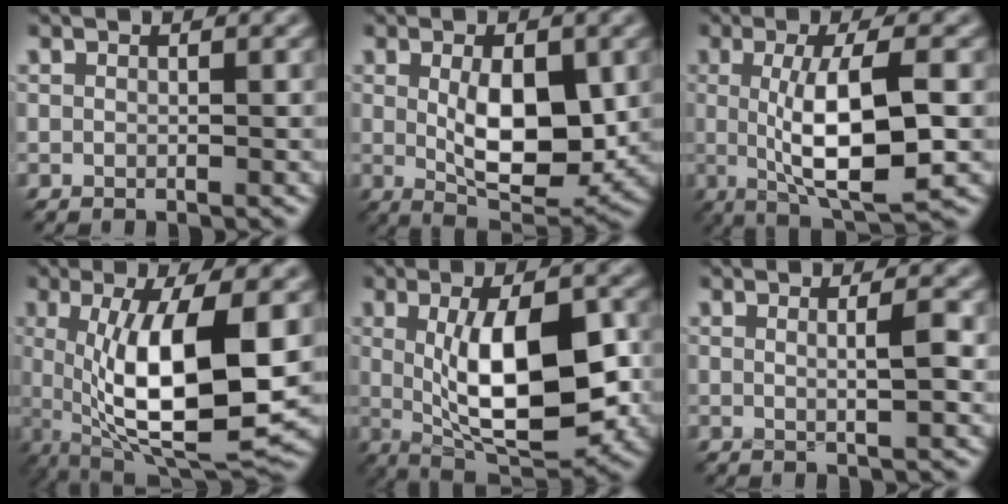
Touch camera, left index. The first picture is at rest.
{"total": 7.4, "force": [0.4, 3.4, 6.6], "torque": [-0.109, -0.011, 0.013]}
{"total": 8.3, "force": [-0.2, 2.2, 8.0], "torque": [-0.127, -0.009, 0.001]}
{"total": 11.6, "force": [0.1, 3.5, 11.0], "torque": [-0.185, -0.015, 0.008]}
{"total": 10.4, "force": [0.1, 3.9, 9.6], "torque": [-0.151, -0.006, 0.008]}
{"total": 2.3, "force": [0.3, 0.5, 2.2], "torque": [-0.031, 0.001, 0.001]}